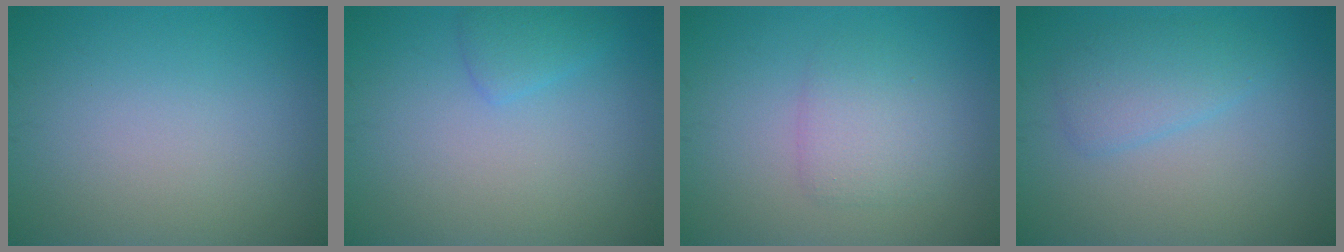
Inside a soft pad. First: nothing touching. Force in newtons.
{"total": 1.5, "press": 1.5, "slide": 0.0}
{"total": 2.5, "press": 2.5, "slide": 0.3}
{"total": 2.6, "press": 2.6, "slide": 0.1}